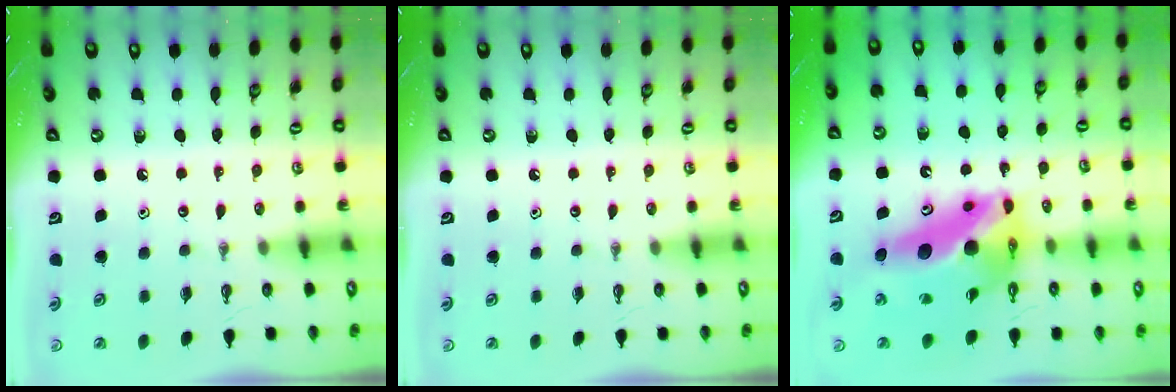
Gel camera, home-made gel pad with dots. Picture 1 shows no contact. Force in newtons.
{"total": 0.0}
{"total": 20.4, "press": 18.9, "slide": 7.6}